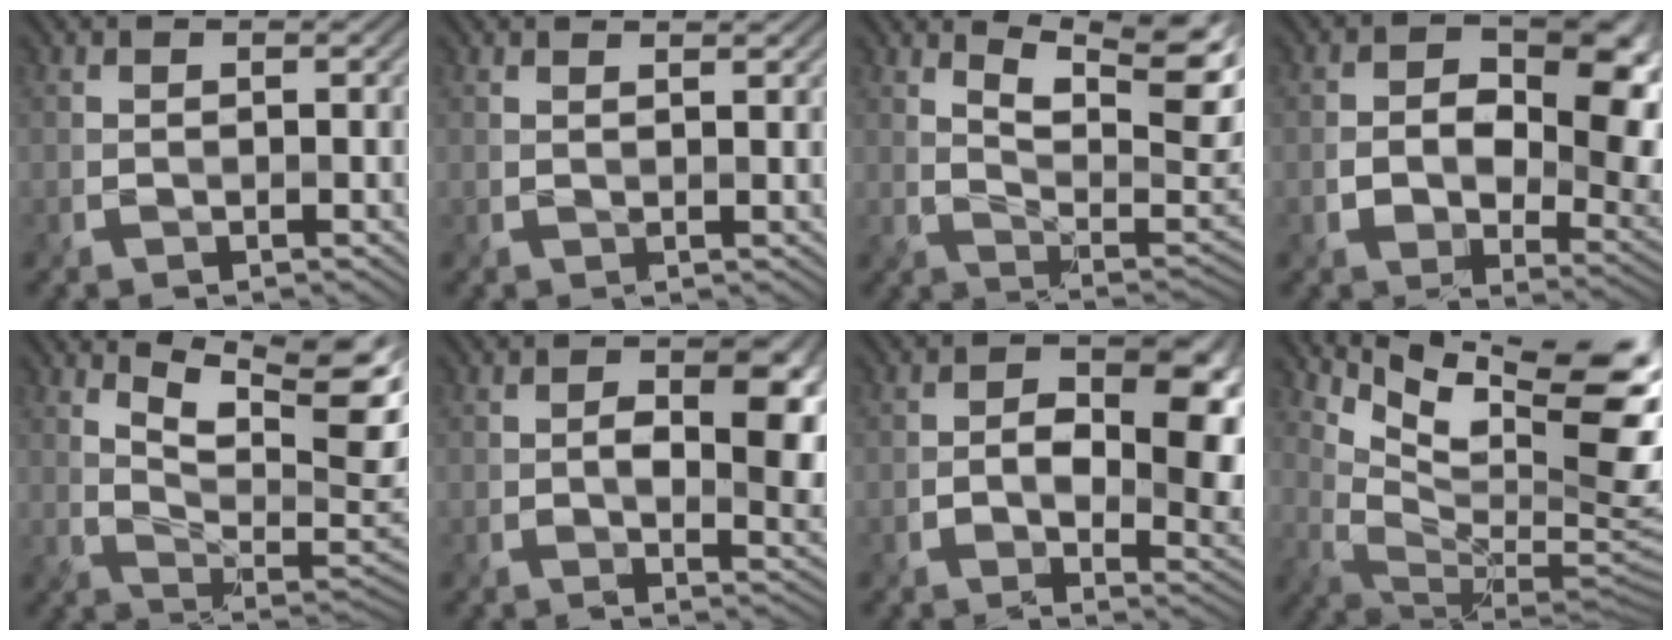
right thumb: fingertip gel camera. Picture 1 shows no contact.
{"total": 1.2, "force": [1.1, 0.0, 0.5], "torque": [-0.013, -0.003, 0.023]}
{"total": 10.7, "force": [6.0, 2.9, 8.4], "torque": [-0.147, -0.002, 0.095]}
{"total": 10.6, "force": [1.3, 7.1, 7.7], "torque": [-0.107, -0.018, 0.022]}
{"total": 11.3, "force": [5.4, 3.3, 9.4], "torque": [-0.167, 0.000, 0.095]}
{"total": 8.0, "force": [0.8, 4.3, 6.7], "torque": [-0.095, -0.009, 0.014]}
{"total": 9.5, "force": [0.0, 5.6, 7.7], "torque": [-0.096, -0.006, -0.002]}
{"total": 14.5, "force": [8.4, 4.7, 10.8], "torque": [-0.186, 0.001, 0.150]}